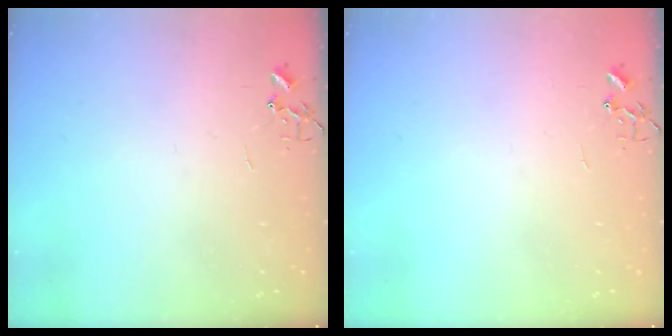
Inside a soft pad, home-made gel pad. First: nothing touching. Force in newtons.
{"total": 0.0}